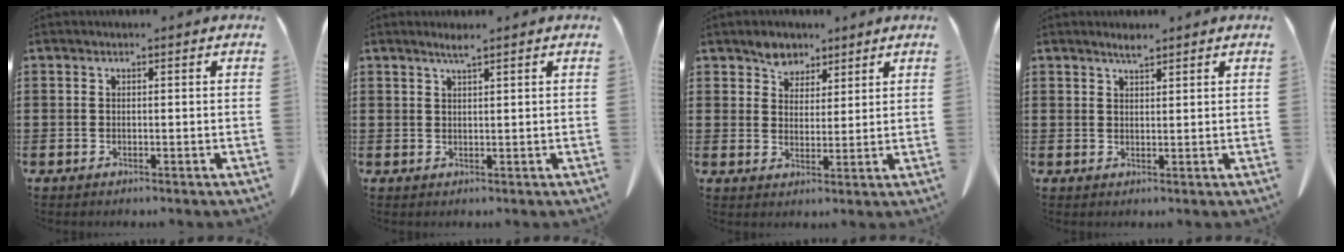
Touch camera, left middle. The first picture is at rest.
{"total": 1.9, "force": [1.5, -0.1, 1.2], "torque": [-0.026, -0.002, 0.028]}
{"total": 4.2, "force": [3.4, 2.4, 0.7], "torque": [-0.020, 0.002, 0.065]}
{"total": 2.2, "force": [2.0, 0.4, 0.8], "torque": [-0.019, -0.001, 0.038]}